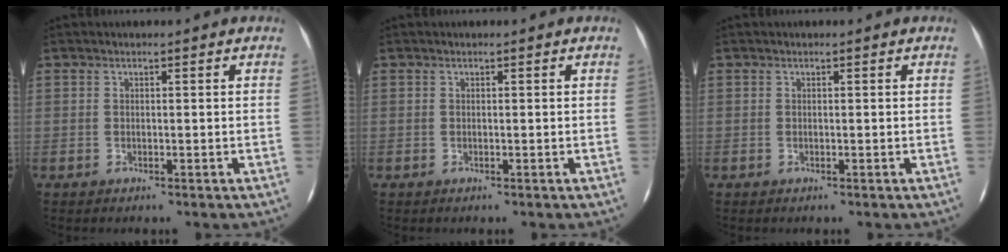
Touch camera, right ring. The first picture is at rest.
{"total": 0.0}
{"total": 0.0}